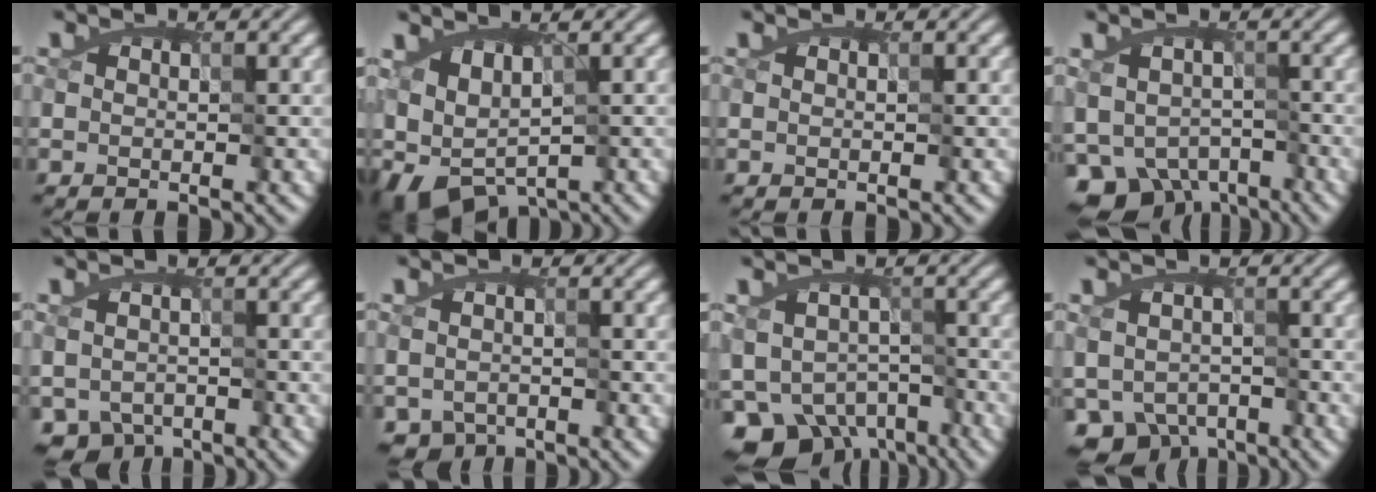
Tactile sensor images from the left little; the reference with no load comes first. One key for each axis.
{"total": 5.9, "fx": -2.5, "fy": 3.8, "fz": 3.7, "tx": -0.064, "ty": -0.014, "tz": -0.044}
{"total": 0.0}
{"total": 7.0, "fx": -4.3, "fy": 4.9, "fz": 2.6, "tx": -0.033, "ty": -0.022, "tz": -0.070}
{"total": 3.8, "fx": -1.8, "fy": 2.9, "fz": 1.5, "tx": -0.014, "ty": -0.012, "tz": -0.016}
{"total": 2.9, "fx": -1.3, "fy": 2.2, "fz": 1.3, "tx": -0.015, "ty": -0.007, "tz": -0.008}
{"total": 8.4, "fx": -5.5, "fy": 5.3, "fz": 3.3, "tx": -0.047, "ty": -0.016, "tz": -0.090}
{"total": 5.8, "fx": -3.3, "fy": 4.2, "fz": 2.3, "tx": -0.023, "ty": -0.022, "tz": -0.049}